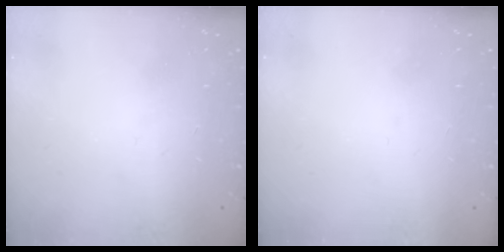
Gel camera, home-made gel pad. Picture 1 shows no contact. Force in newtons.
{"total": 1.6, "press": 1.6, "slide": 0.1}